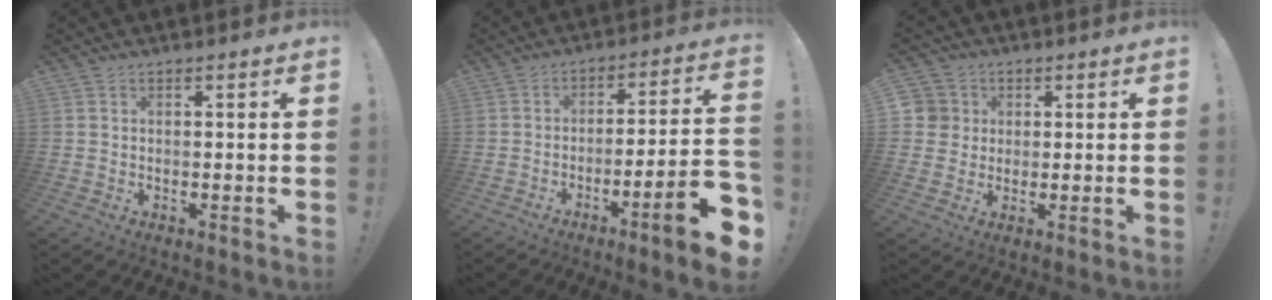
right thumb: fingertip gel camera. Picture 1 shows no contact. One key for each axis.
{"total": 13.1, "fx": -6.8, "fy": 0.9, "fz": 11.1, "tx": -0.153, "ty": 0.029, "tz": -0.104}
{"total": 5.1, "fx": 1.0, "fy": 5.0, "fz": 0.9, "tx": -0.023, "ty": -0.002, "tz": 0.019}